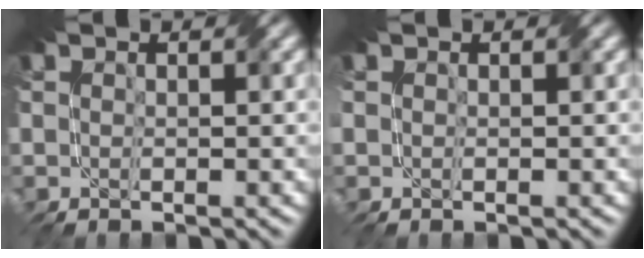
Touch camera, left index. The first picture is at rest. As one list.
[{"total": 0.0}]